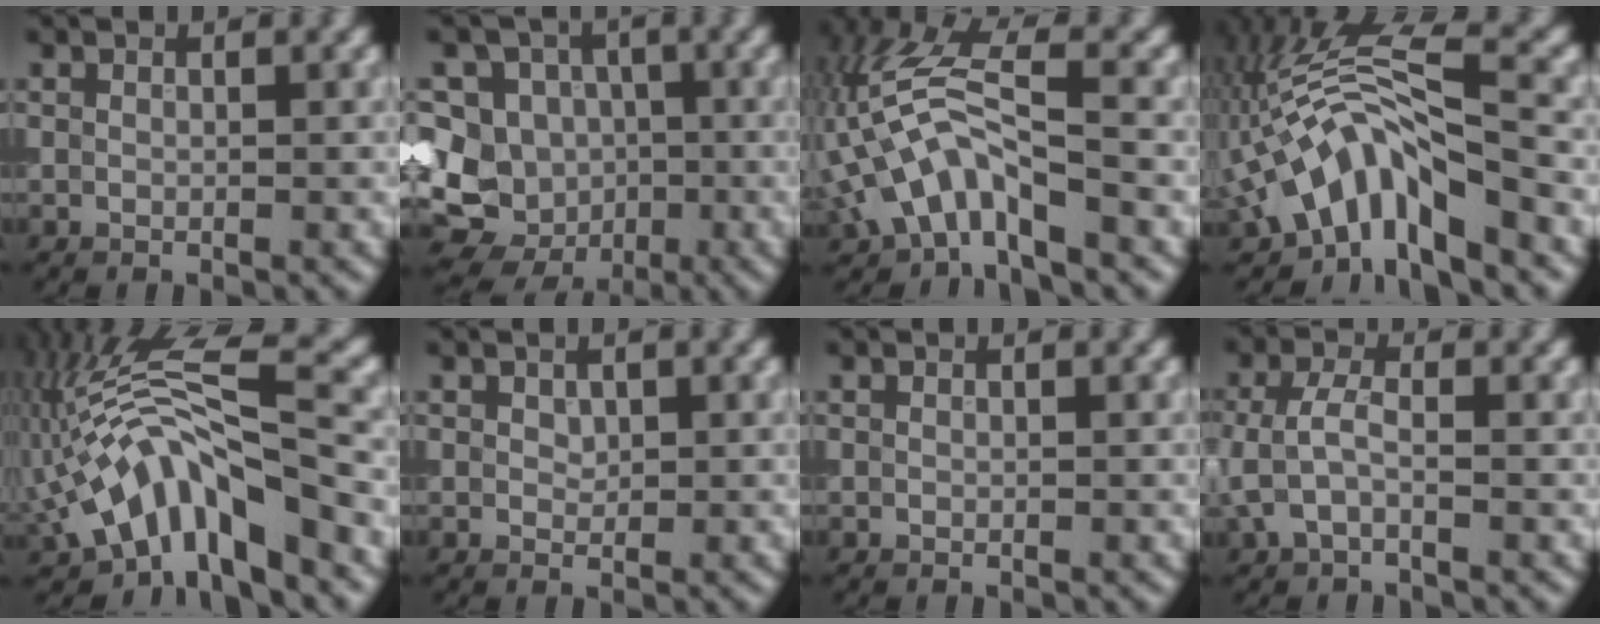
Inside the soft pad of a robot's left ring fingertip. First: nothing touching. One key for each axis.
{"total": 12.5, "fx": -2.8, "fy": 11.3, "fz": 4.4, "tx": -0.083, "ty": 0.017, "tz": -0.067}
{"total": 7.6, "fx": -2.3, "fy": 3.3, "fz": 6.5, "tx": -0.141, "ty": 0.017, "tz": -0.054}
{"total": 9.4, "fx": -3.8, "fy": 3.8, "fz": 7.7, "tx": -0.135, "ty": 0.021, "tz": -0.078}
{"total": 10.7, "fx": -3.4, "fy": 4.0, "fz": 9.3, "tx": -0.158, "ty": 0.019, "tz": -0.070}
{"total": 0.7, "fx": 0.4, "fy": 0.5, "fz": 0.3, "tx": -0.006, "ty": -0.003, "tz": 0.008}
{"total": 0.0}
{"total": 2.6, "fx": -0.5, "fy": 1.3, "fz": 2.2, "tx": -0.054, "ty": 0.009, "tz": -0.017}